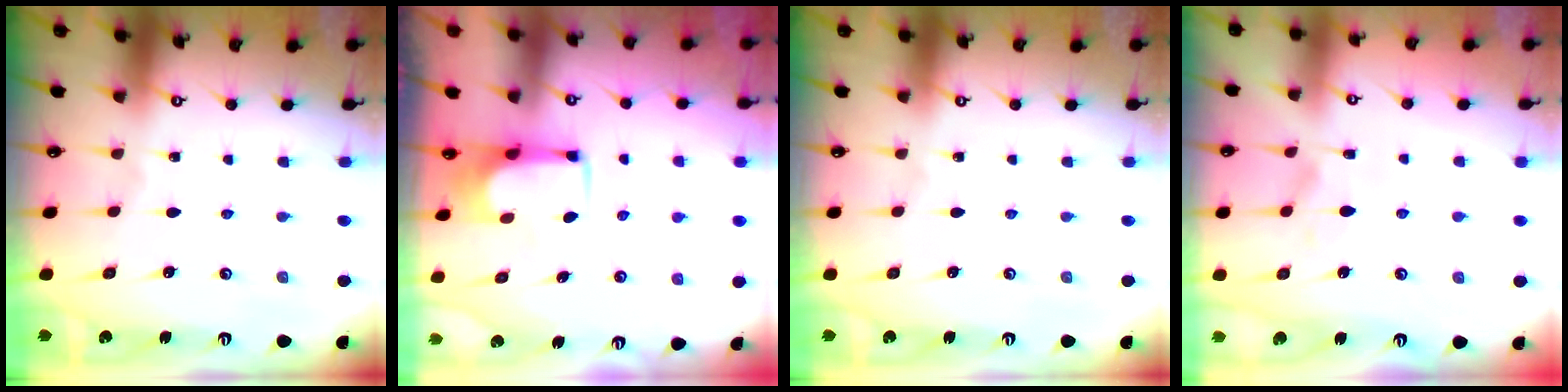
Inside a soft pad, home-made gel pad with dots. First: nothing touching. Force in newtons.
{"total": 3.6, "press": 3.6, "slide": 0.7}
{"total": 0.0}
{"total": 1.6, "press": 1.2, "slide": 1.0}